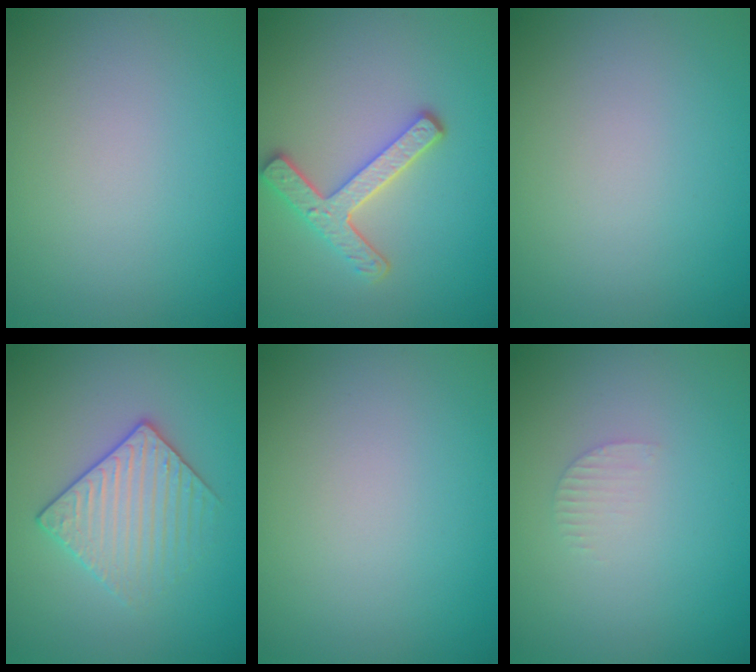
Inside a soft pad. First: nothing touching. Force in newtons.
{"total": 3.6, "press": 3.0, "slide": 2.0}
{"total": 0.0}
{"total": 3.2, "press": 3.0, "slide": 1.0}
{"total": 0.0}
{"total": 0.8, "press": 0.8, "slide": 0.2}